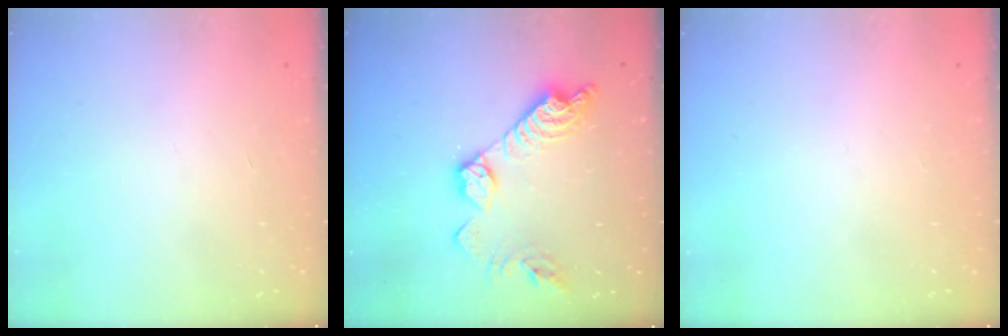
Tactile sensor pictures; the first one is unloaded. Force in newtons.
{"total": 15.4, "press": 15.4, "slide": 1.1}
{"total": 0.0}